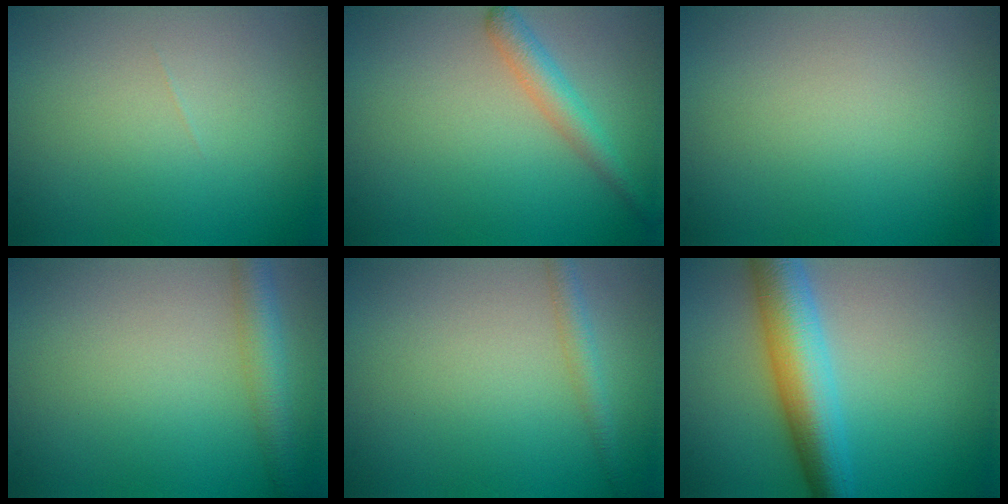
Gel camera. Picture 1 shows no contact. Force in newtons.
{"total": 2.5, "press": 2.5, "slide": 0.1}
{"total": 0.0}
{"total": 3.2, "press": 3.2, "slide": 0.1}
{"total": 1.8, "press": 1.8, "slide": 0.1}
{"total": 7.1, "press": 7.1, "slide": 0.1}